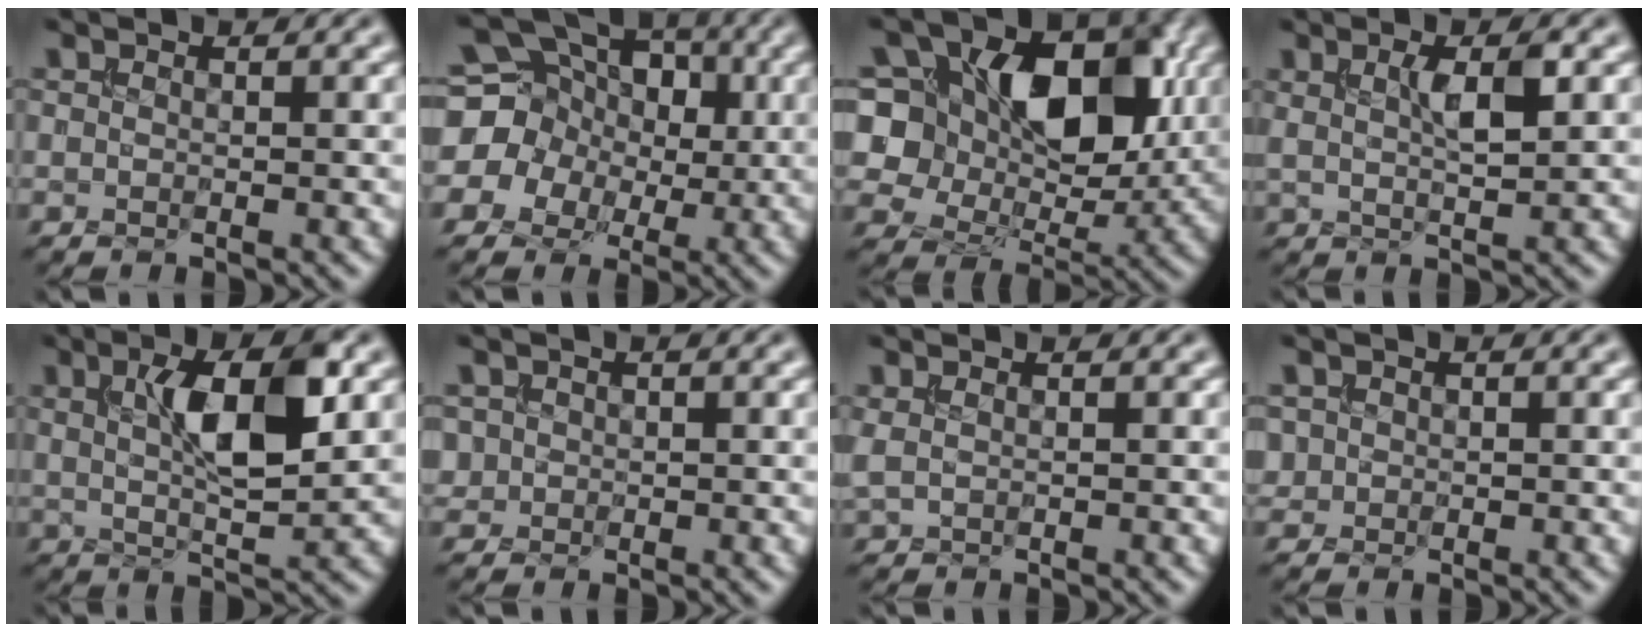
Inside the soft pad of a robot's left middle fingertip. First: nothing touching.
{"total": 10.5, "force": [0.9, 9.4, 4.7], "torque": [-0.108, 0.027, -0.008]}
{"total": 11.1, "force": [2.4, 7.7, 7.6], "torque": [-0.118, 0.002, 0.030]}
{"total": 2.8, "force": [1.0, 0.4, 2.6], "torque": [-0.049, 0.001, 0.018]}
{"total": 6.9, "force": [2.0, 1.8, 6.3], "torque": [-0.105, 0.006, 0.031]}
{"total": 1.0, "force": [0.1, 1.0, 0.1], "torque": [0.006, -0.003, 0.002]}
{"total": 0.9, "force": [0.5, 0.2, 0.7], "torque": [-0.020, 0.001, 0.013]}
{"total": 0.9, "force": [0.1, 0.8, 0.1], "torque": [0.004, -0.003, 0.001]}